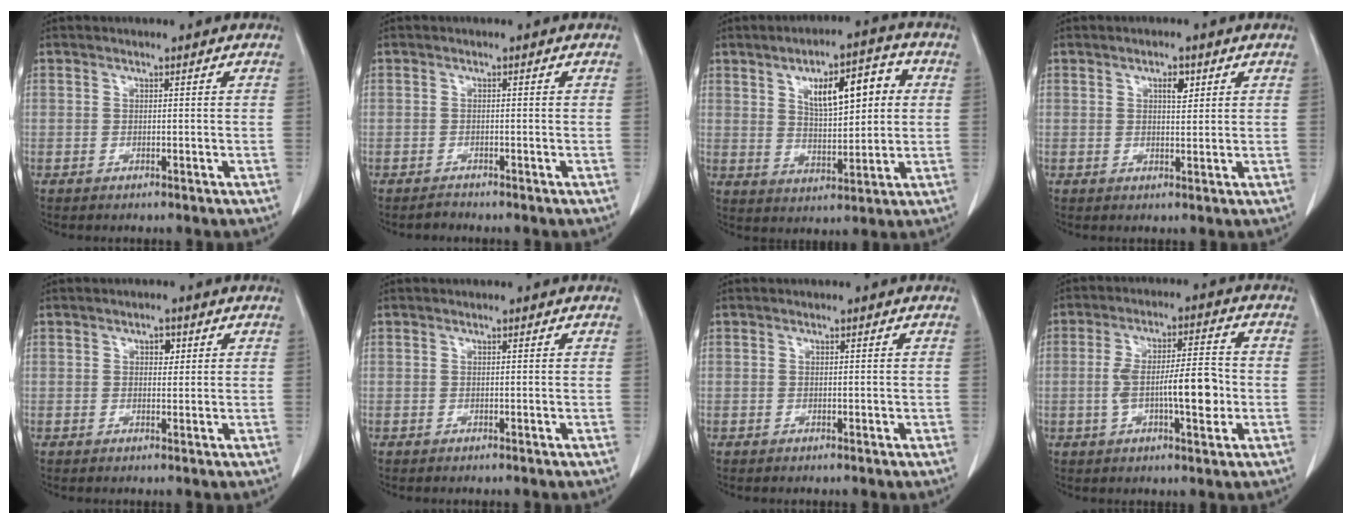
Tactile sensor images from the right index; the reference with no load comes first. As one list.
[{"total": 0.9, "force": [-0.9, 0.1, 0.0], "torque": [0.001, -0.003, -0.016]}, {"total": 11.0, "force": [3.3, 3.8, 9.7], "torque": [-0.149, 0.019, 0.058]}, {"total": 2.5, "force": [1.1, 1.0, 2.0], "torque": [-0.033, -0.001, 0.018]}, {"total": 1.8, "force": [0.7, 1.1, 1.2], "torque": [-0.016, 0.001, 0.008]}, {"total": 0.0}, {"total": 0.5, "force": [-0.1, 0.3, 0.5], "torque": [-0.008, 0.000, 0.001]}, {"total": 9.8, "force": [-1.6, 2.0, 9.5], "torque": [-0.164, 0.010, -0.025]}]